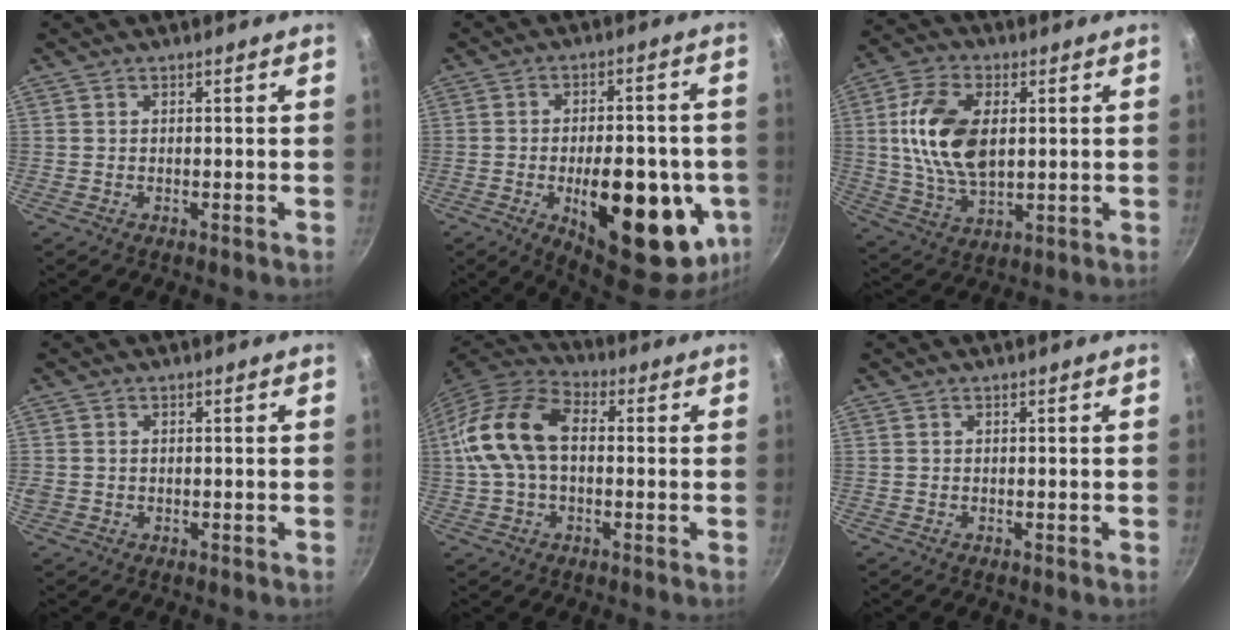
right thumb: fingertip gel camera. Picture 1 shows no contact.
{"total": 24.5, "force": [-6.3, 11.0, 20.9], "torque": [-0.246, 0.005, -0.073]}
{"total": 14.8, "force": [2.2, 8.6, 11.9], "torque": [-0.214, -0.002, 0.042]}
{"total": 1.6, "force": [0.0, 1.4, 0.8], "torque": [-0.014, 0.002, 0.001]}
{"total": 15.0, "force": [0.7, 9.5, 11.6], "torque": [-0.207, 0.035, -0.004]}
{"total": 0.0}